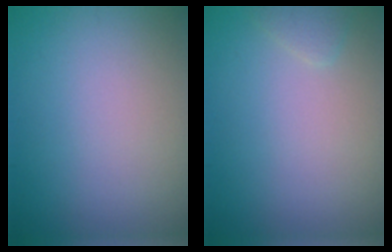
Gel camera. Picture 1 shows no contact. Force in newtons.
{"total": 0.9, "press": 0.9, "slide": 0.1}